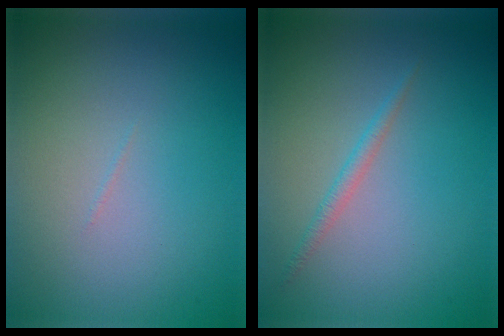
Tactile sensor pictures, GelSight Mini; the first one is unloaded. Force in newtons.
{"total": 1.1, "press": 1.1, "slide": 0.1}